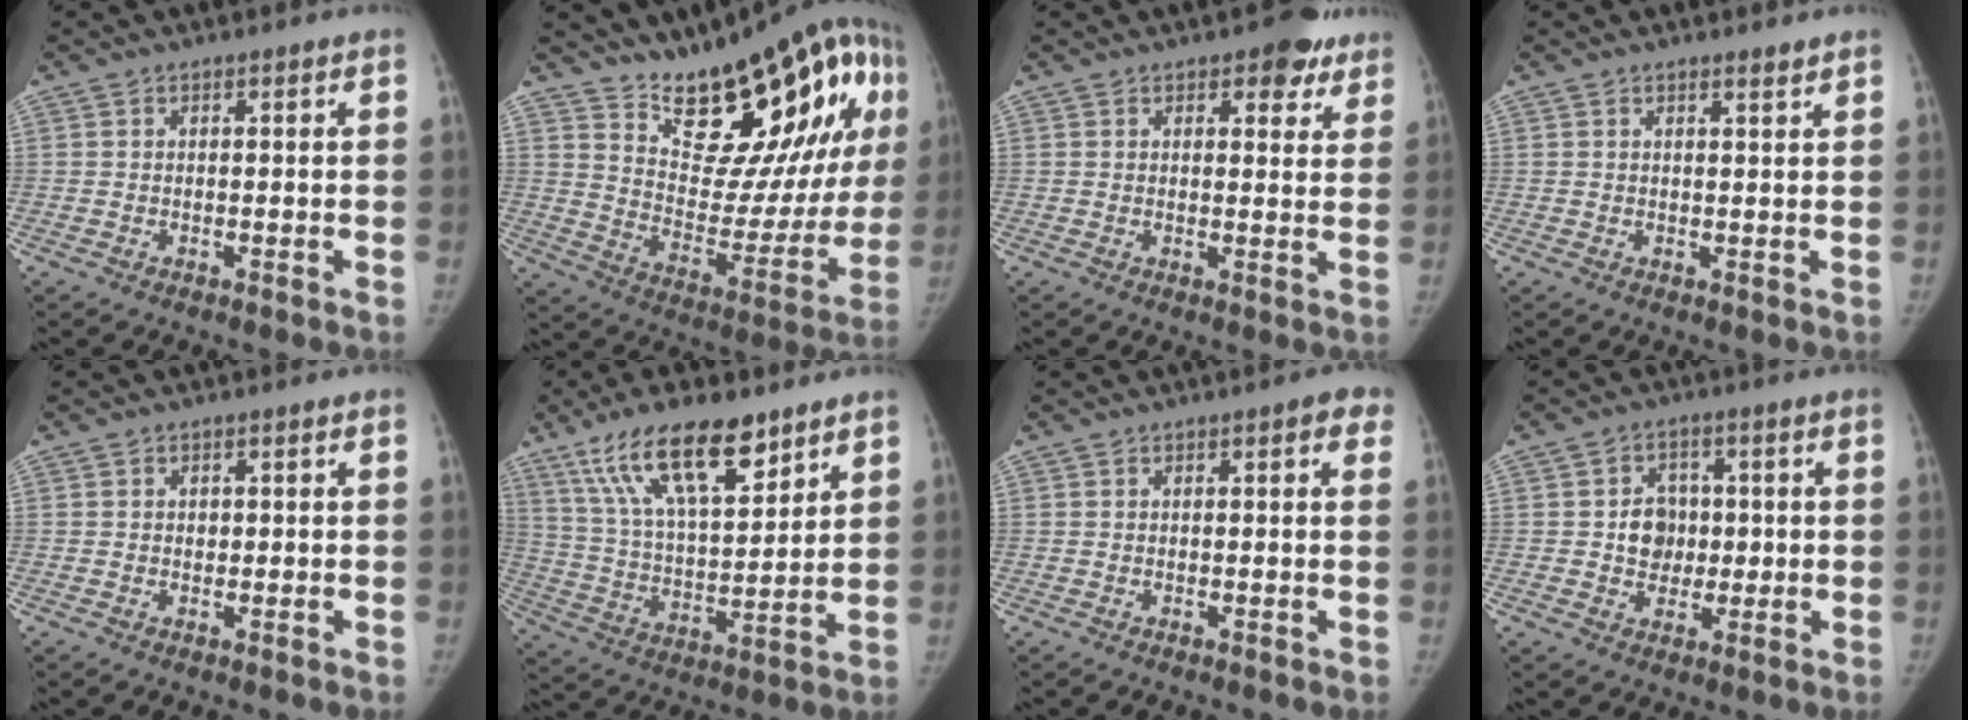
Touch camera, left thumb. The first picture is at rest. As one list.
[{"total": 26.1, "force": [13.4, 11.0, 19.6], "torque": [-0.229, -0.056, 0.212]}, {"total": 6.3, "force": [4.1, 3.3, 3.5], "torque": [-0.005, -0.016, 0.047]}, {"total": 1.3, "force": [1.2, 0.0, 0.6], "torque": [-0.007, -0.010, 0.019]}, {"total": 1.1, "force": [0.2, 1.0, 0.6], "torque": [-0.002, 0.002, 0.002]}, {"total": 18.9, "force": [11.9, 7.0, 12.9], "torque": [-0.200, -0.042, 0.224]}, {"total": 2.9, "force": [1.2, 1.0, 2.4], "torque": [-0.017, 0.003, 0.006]}, {"total": 6.6, "force": [0.2, 5.8, 3.2], "torque": [-0.011, 0.007, 0.002]}]